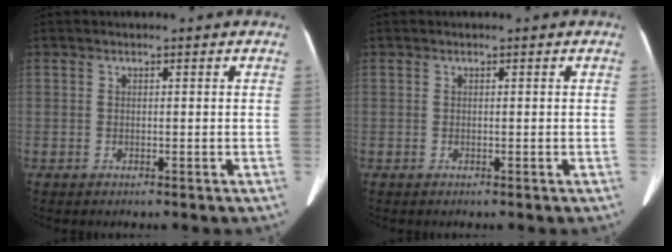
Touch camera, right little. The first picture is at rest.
{"total": 0.0}